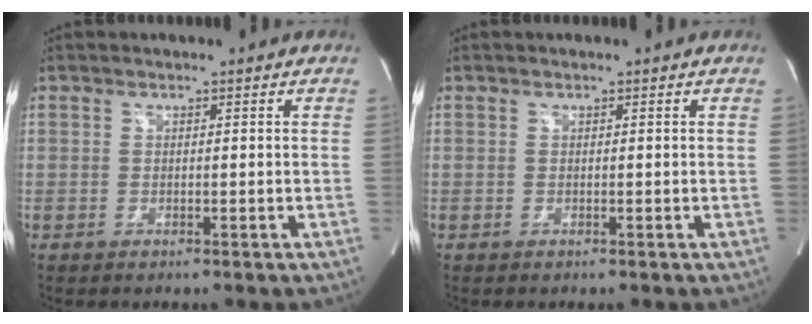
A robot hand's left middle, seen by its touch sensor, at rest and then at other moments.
{"total": 0.0}